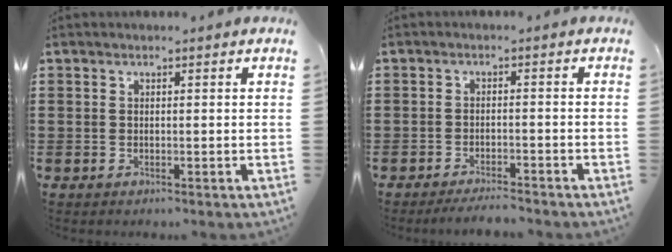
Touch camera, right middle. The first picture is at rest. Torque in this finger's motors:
{"motor_torque": [1.17, 0.97, 0.01, 0.05]}